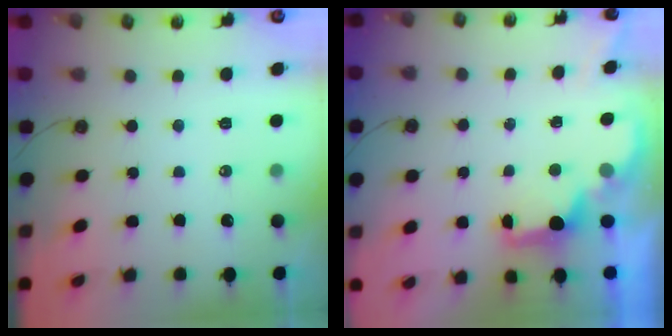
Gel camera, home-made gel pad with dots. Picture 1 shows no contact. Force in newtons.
{"total": 2.1, "press": 1.9, "slide": 0.8}